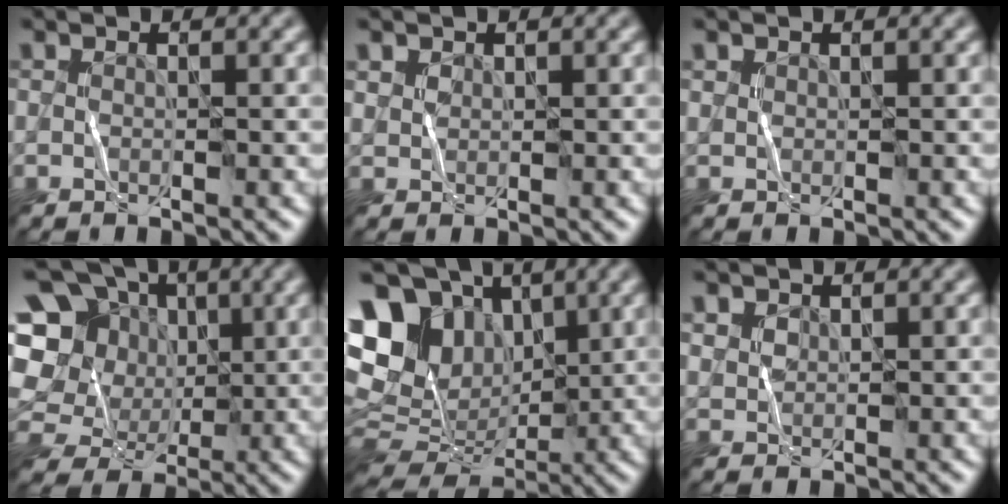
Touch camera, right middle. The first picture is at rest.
{"total": 0.8, "force": [0.6, 0.5, 0.1], "torque": [-0.004, 0.000, 0.016]}
{"total": 0.5, "force": [0.4, 0.3, 0.1], "torque": [-0.003, -0.002, 0.010]}
{"total": 15.0, "force": [0.0, 13.7, 6.1], "torque": [-0.170, 0.014, -0.010]}
{"total": 12.9, "force": [3.6, 9.7, 7.8], "torque": [-0.159, 0.022, 0.072]}
{"total": 1.1, "force": [0.8, 0.8, 0.2], "torque": [-0.008, 0.000, 0.019]}